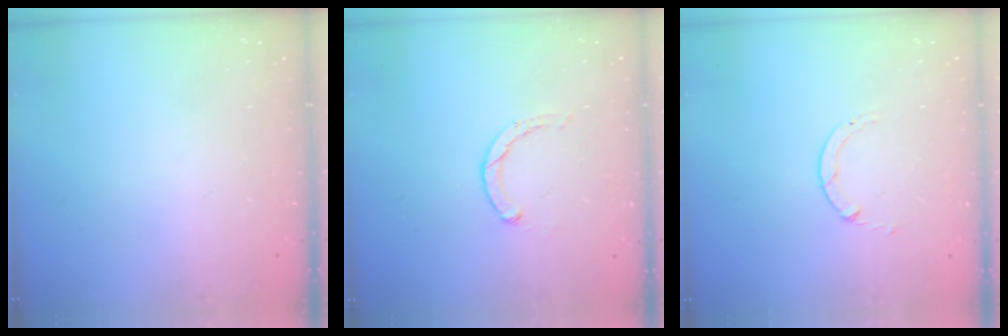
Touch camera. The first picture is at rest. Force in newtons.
{"total": 0.6, "press": 0.6, "slide": 0.2}
{"total": 0.7, "press": 0.7, "slide": 0.1}